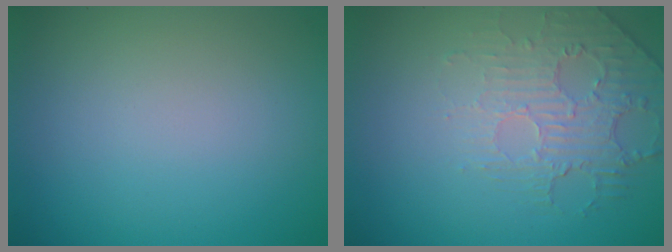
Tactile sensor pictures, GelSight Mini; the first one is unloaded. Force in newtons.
{"total": 2.3, "press": 1.5, "slide": 1.7}